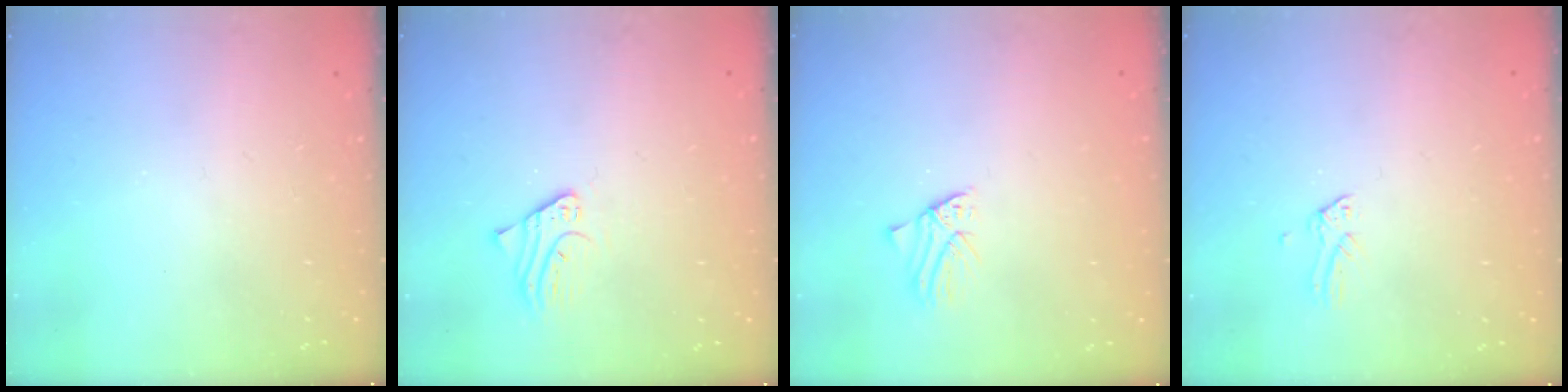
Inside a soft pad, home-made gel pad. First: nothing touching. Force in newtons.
{"total": 2.2, "press": 2.2, "slide": 0.3}
{"total": 0.8, "press": 0.8, "slide": 0.1}
{"total": 0.0}